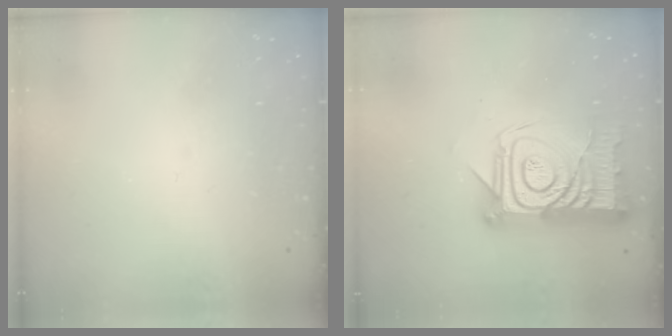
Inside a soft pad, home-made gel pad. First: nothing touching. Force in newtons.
{"total": 22.4, "press": 22.4, "slide": 1.7}